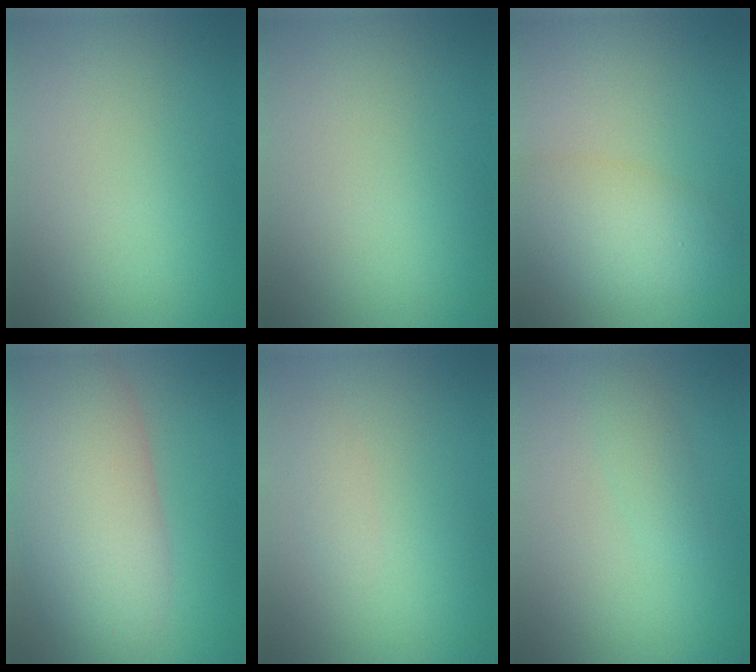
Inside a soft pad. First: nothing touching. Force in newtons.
{"total": 0.0}
{"total": 4.8, "press": 4.8, "slide": 0.1}
{"total": 10.6, "press": 10.6, "slide": 0.7}
{"total": 1.0, "press": 1.0, "slide": 0.0}
{"total": 1.2, "press": 1.2, "slide": 0.0}